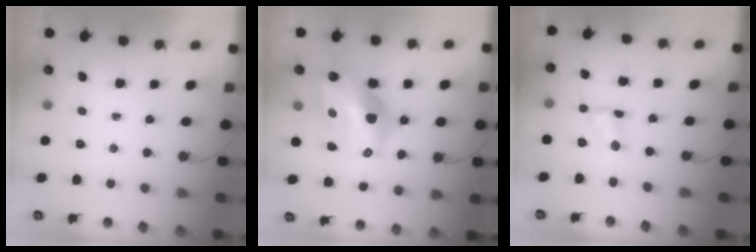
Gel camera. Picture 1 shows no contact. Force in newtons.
{"total": 19.6, "press": 19.6, "slide": 1.5}
{"total": 4.2, "press": 4.2, "slide": 0.5}